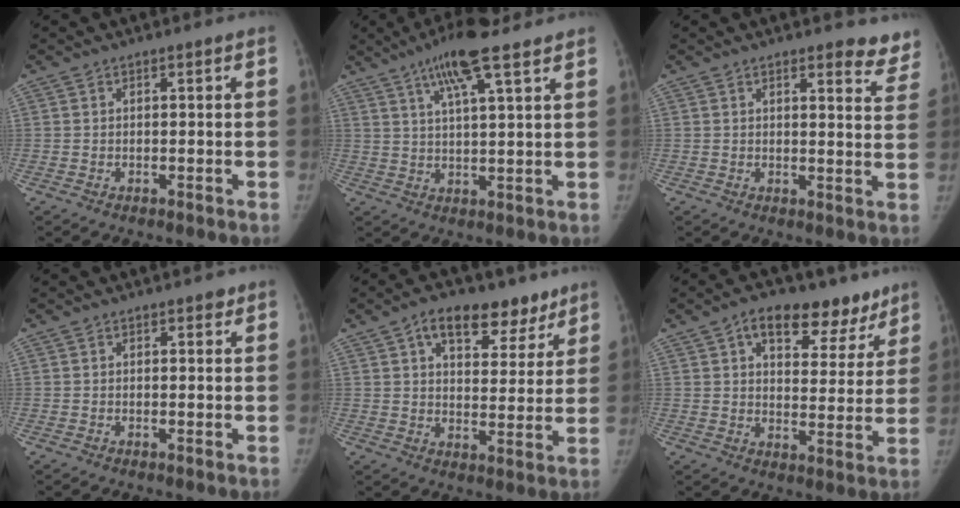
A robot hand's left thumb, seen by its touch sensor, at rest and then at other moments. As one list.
[{"total": 10.1, "force": [6.6, 1.6, 7.5], "torque": [-0.128, -0.015, 0.112]}, {"total": 7.5, "force": [6.5, 2.4, 2.9], "torque": [0.008, -0.037, 0.052]}, {"total": 1.1, "force": [0.8, 0.7, 0.4], "torque": [0.005, -0.004, 0.007]}, {"total": 14.0, "force": [8.5, 7.7, 7.9], "torque": [-0.065, -0.022, 0.125]}, {"total": 15.2, "force": [9.5, 8.4, 8.5], "torque": [-0.061, -0.026, 0.135]}]